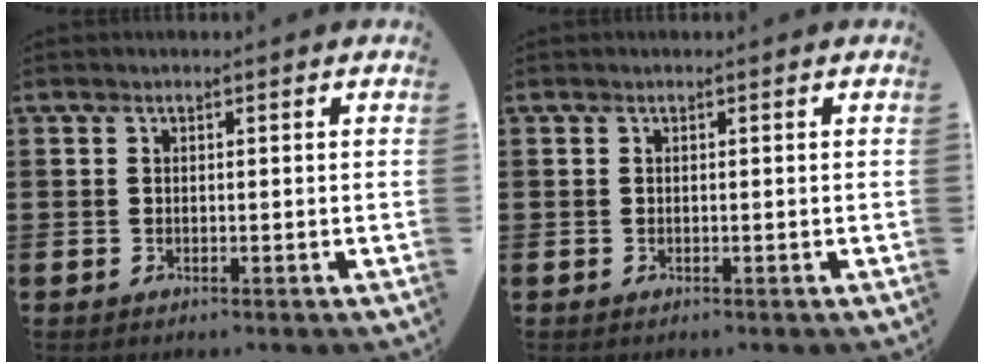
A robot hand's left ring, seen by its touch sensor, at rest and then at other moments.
{"total": 0.0}